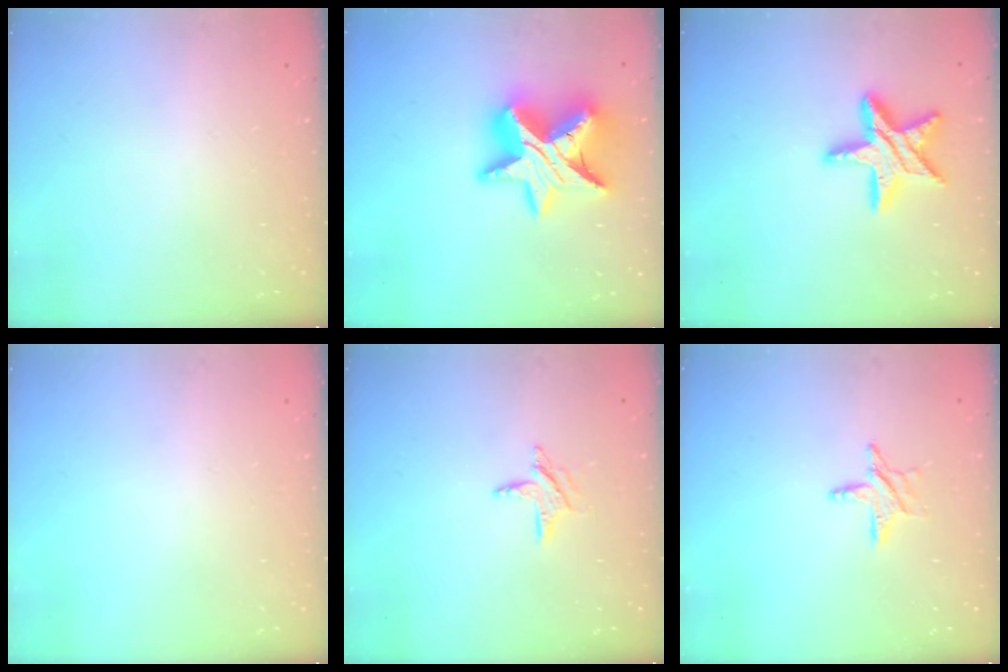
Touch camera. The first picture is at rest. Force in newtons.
{"total": 20.3, "press": 20.3, "slide": 1.8}
{"total": 15.6, "press": 15.6, "slide": 1.2}
{"total": 0.0}
{"total": 5.9, "press": 5.9, "slide": 0.5}
{"total": 6.6, "press": 6.5, "slide": 0.4}